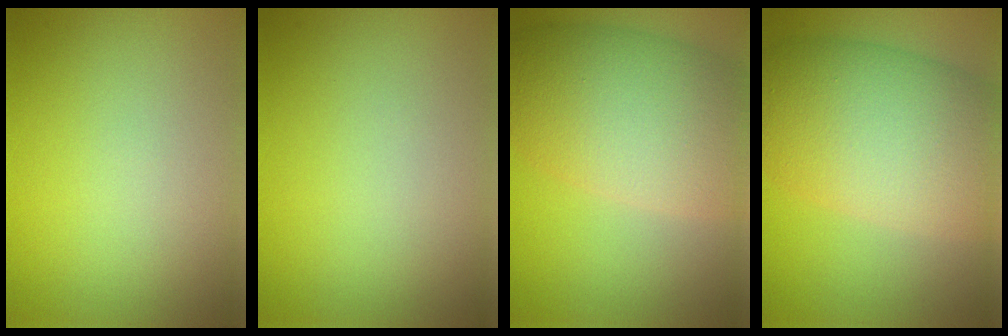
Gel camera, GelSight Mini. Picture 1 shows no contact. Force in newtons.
{"total": 0.0}
{"total": 10.1, "press": 10.0, "slide": 0.5}
{"total": 11.8, "press": 11.8, "slide": 0.5}